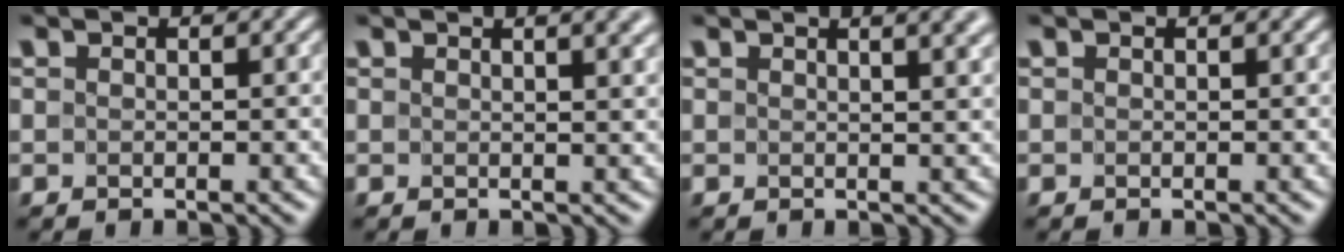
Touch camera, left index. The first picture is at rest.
{"total": 2.7, "force": [1.4, 1.0, 2.1], "torque": [-0.014, 0.006, 0.013]}
{"total": 3.3, "force": [1.7, 1.1, 2.5], "torque": [-0.018, 0.007, 0.015]}
{"total": 0.0}